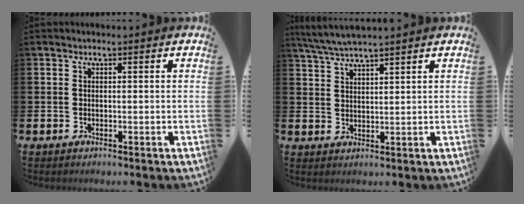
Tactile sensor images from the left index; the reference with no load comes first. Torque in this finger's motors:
{"motor_torque": [0.29, -0.18, 0.55, 0.10]}